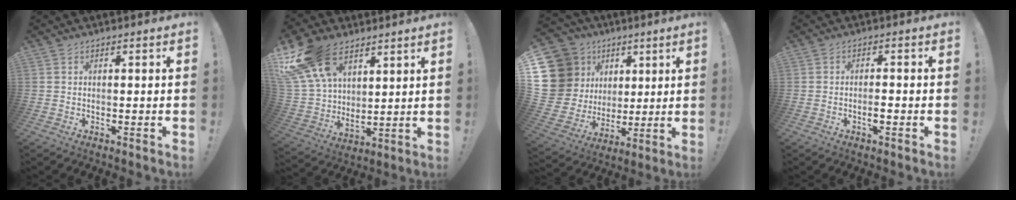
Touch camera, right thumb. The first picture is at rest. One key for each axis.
{"total": 19.3, "fx": 11.3, "fy": 11.7, "fz": 10.5, "tx": -0.213, "ty": -0.063, "tz": 0.212}
{"total": 19.3, "fx": 7.0, "fy": 15.9, "fz": 8.4, "tx": -0.183, "ty": -0.036, "tz": 0.170}
{"total": 2.2, "fx": -1.0, "fy": 0.6, "fz": 1.8, "tx": -0.027, "ty": 0.002, "tz": -0.018}